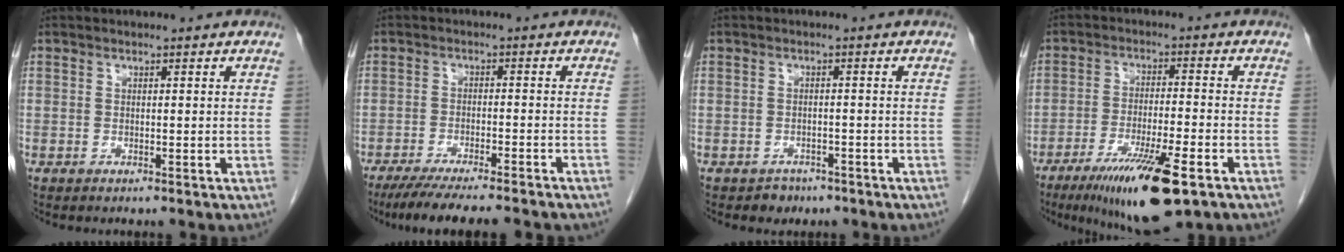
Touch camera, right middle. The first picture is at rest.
{"total": 13.3, "force": [-11.4, 1.1, 6.7], "torque": [-0.102, -0.027, -0.166]}
{"total": 2.3, "force": [-1.6, 1.6, 0.2], "torque": [-0.013, 0.005, -0.020]}
{"total": 13.0, "force": [-7.5, 1.4, 10.5], "torque": [-0.181, -0.032, -0.120]}